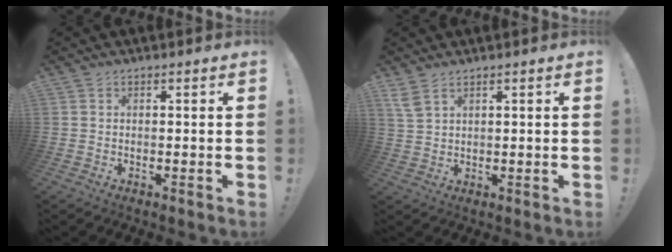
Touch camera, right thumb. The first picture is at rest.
{"total": 4.3, "force": [2.9, 1.5, 2.8], "torque": [-0.057, -0.012, 0.055]}